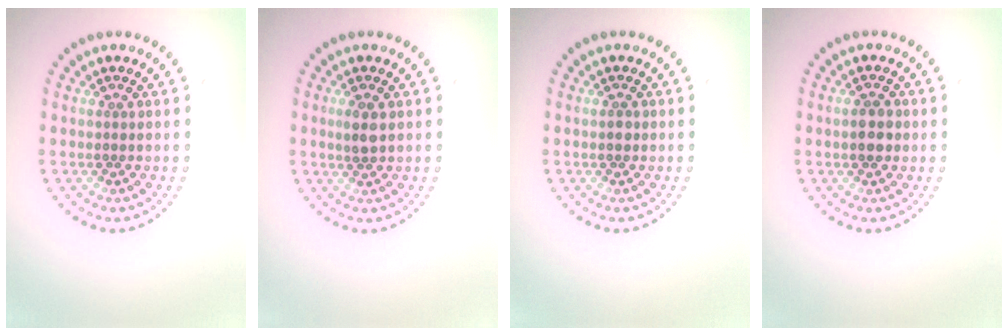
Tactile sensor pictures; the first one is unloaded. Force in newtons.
{"total": 1.6, "press": 1.5, "slide": 0.5}
{"total": 0.7, "press": 0.7, "slide": 0.1}
{"total": 1.9, "press": 1.9, "slide": 0.2}